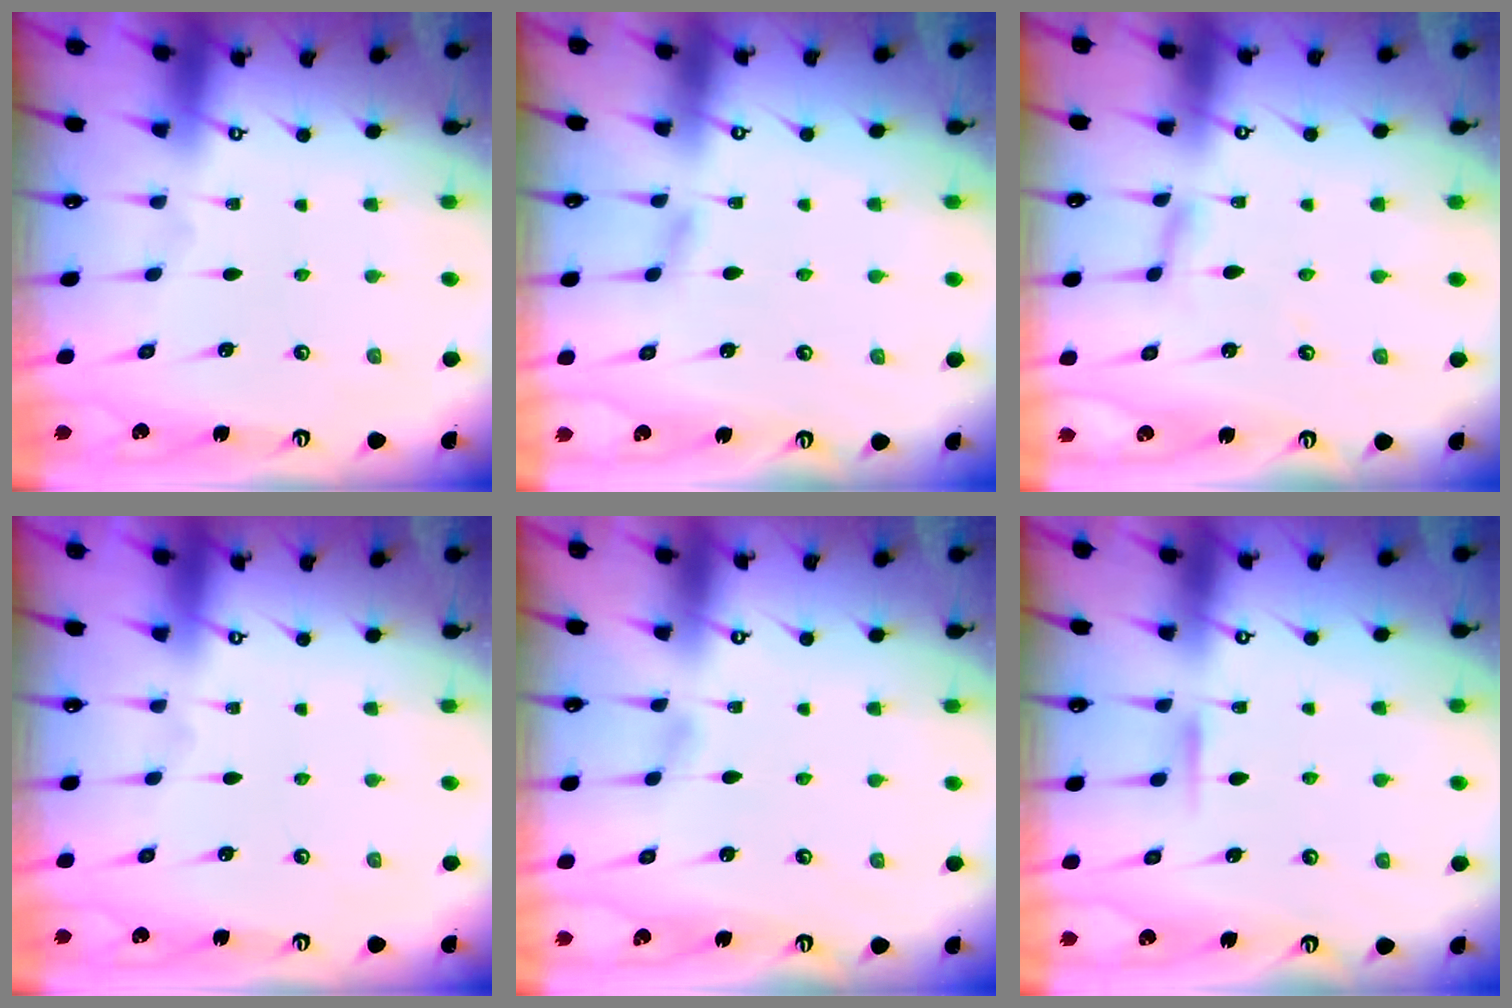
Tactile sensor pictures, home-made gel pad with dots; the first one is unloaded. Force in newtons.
{"total": 4.2, "press": 4.2, "slide": 0.4}
{"total": 2.9, "press": 2.9, "slide": 0.2}
{"total": 0.0}
{"total": 2.4, "press": 2.4, "slide": 0.3}
{"total": 6.1, "press": 6.1, "slide": 0.8}